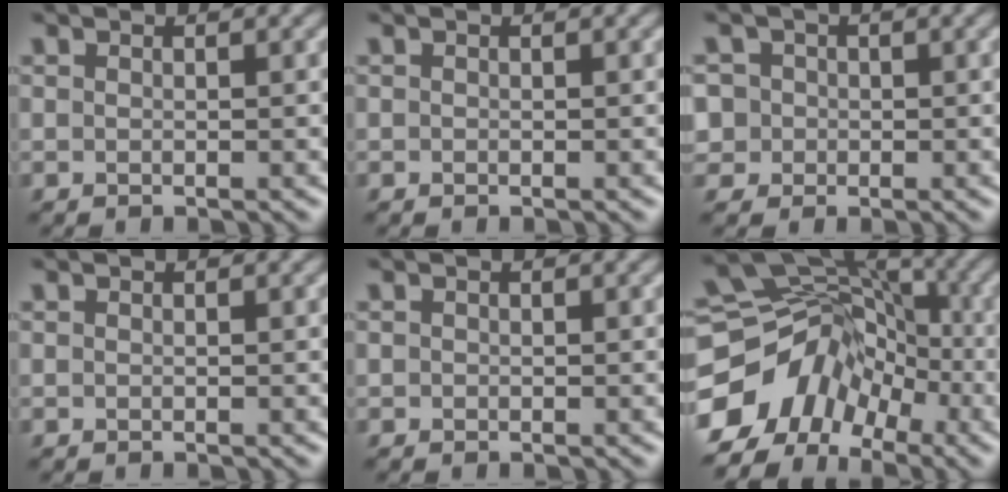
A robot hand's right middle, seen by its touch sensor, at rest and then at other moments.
{"total": 0.0}
{"total": 4.3, "force": [0.6, 4.1, 1.4], "torque": [-0.022, 0.035, -0.010]}
{"total": 0.0}
{"total": 0.0}
{"total": 12.3, "force": [-5.8, 9.0, 6.1], "torque": [-0.114, 0.000, -0.112]}